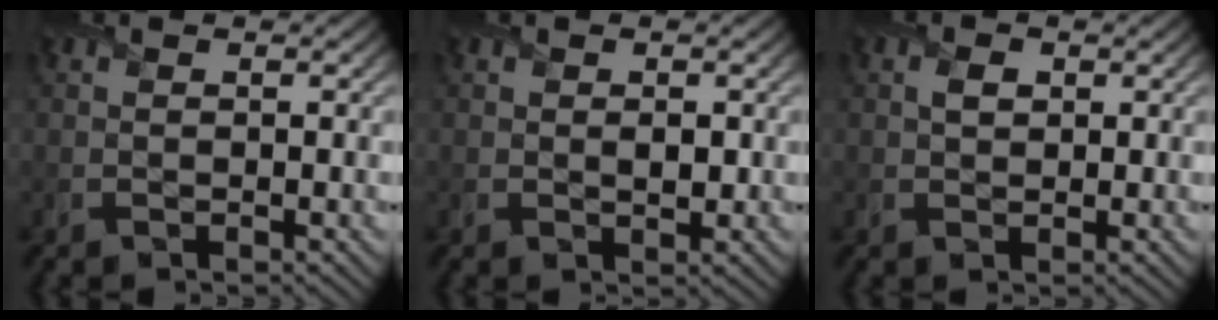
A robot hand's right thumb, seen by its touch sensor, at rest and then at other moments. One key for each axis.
{"total": 1.2, "fx": 0.0, "fy": 0.6, "fz": 1.0, "tx": -0.020, "ty": -0.004, "tz": 0.000}
{"total": 1.4, "fx": 0.4, "fy": 0.9, "fz": 1.0, "tx": -0.024, "ty": 0.002, "tz": 0.004}